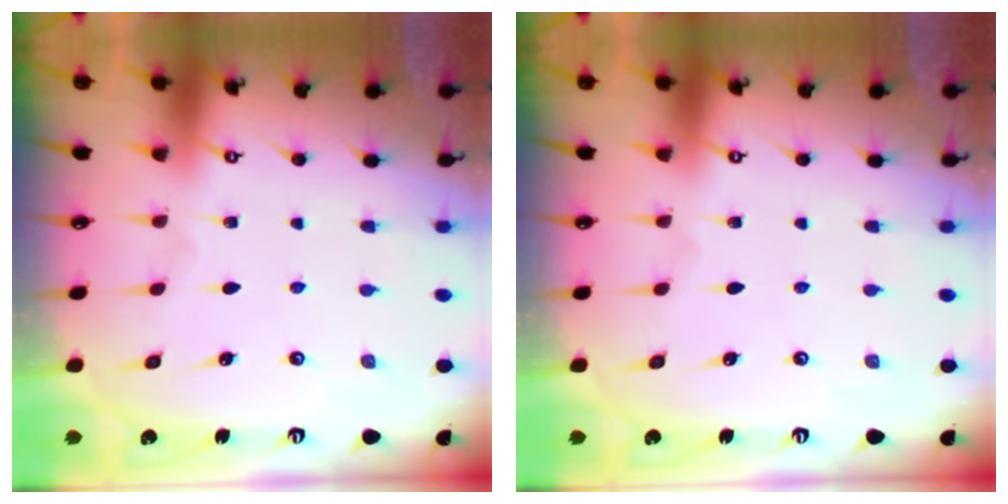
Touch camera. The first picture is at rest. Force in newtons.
{"total": 0.0}